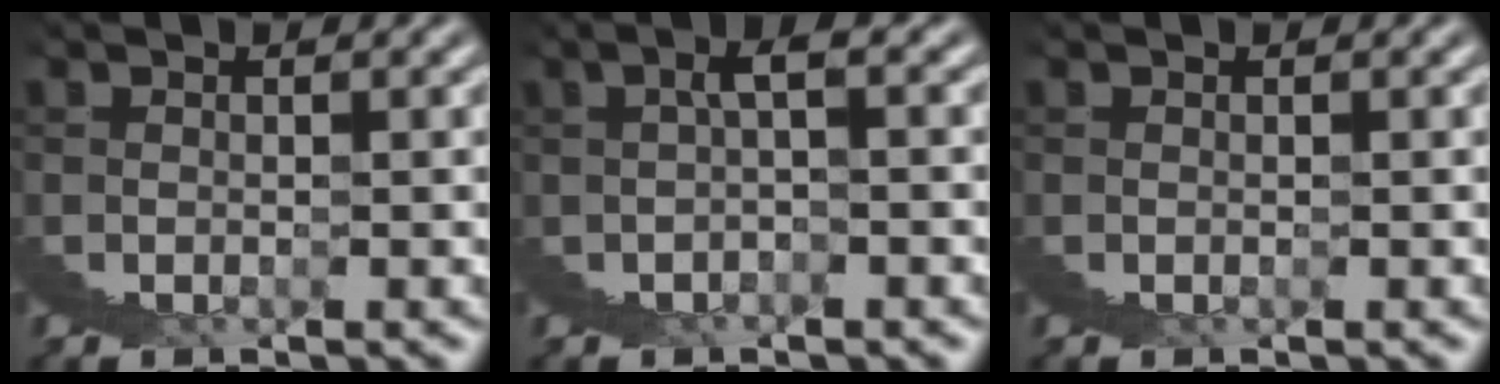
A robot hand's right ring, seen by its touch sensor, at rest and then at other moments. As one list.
[{"total": 2.2, "force": [0.5, 0.1, 2.1], "torque": [-0.032, 0.007, 0.007]}, {"total": 0.0}]